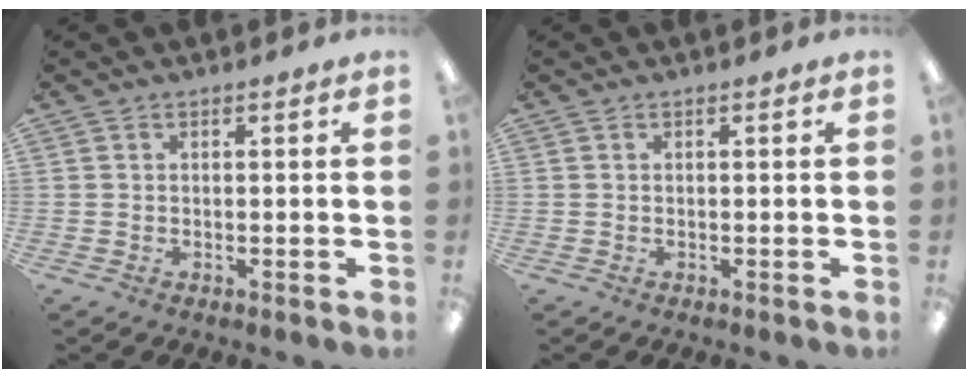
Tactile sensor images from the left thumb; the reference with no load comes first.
{"total": 0.0}